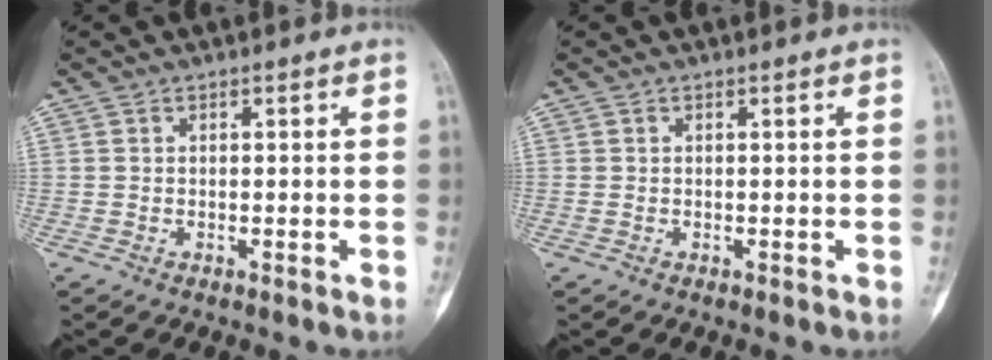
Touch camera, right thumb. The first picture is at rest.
{"total": 0.0}